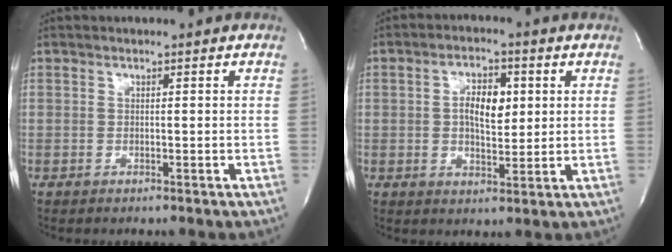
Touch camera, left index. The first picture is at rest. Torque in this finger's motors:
{"motor_torque": [0.23, -0.05, 0.15, 0.05]}